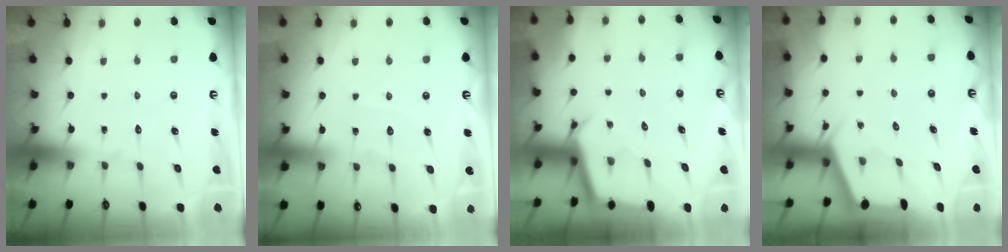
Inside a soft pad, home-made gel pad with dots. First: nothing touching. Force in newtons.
{"total": 3.8, "press": 3.8, "slide": 0.6}
{"total": 2.8, "press": 2.8, "slide": 0.0}
{"total": 2.4, "press": 2.4, "slide": 0.3}